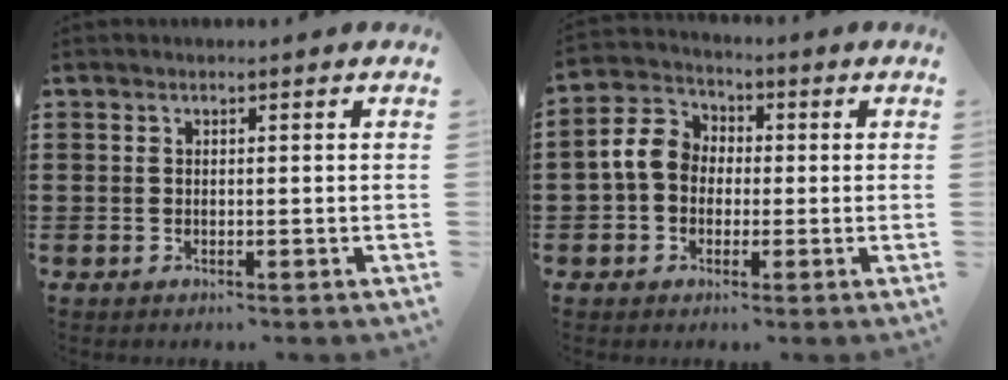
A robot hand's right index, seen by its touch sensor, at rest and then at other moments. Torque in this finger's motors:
{"motor_torque": [0.33, -0.13, 0.76, 0.15]}